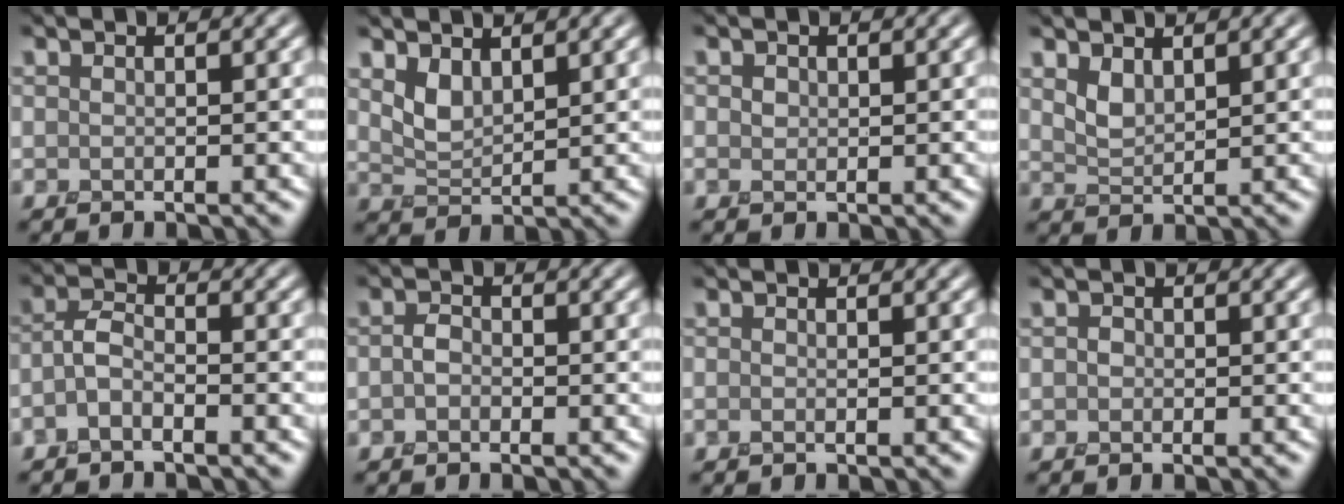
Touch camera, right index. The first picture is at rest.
{"total": 2.1, "force": [1.3, 1.0, 1.3], "torque": [-0.034, -0.010, 0.032]}
{"total": 0.6, "force": [0.2, 0.6, 0.1], "torque": [0.000, -0.003, 0.007]}
{"total": 1.7, "force": [1.1, 0.8, 1.0], "torque": [-0.025, -0.007, 0.028]}
{"total": 2.1, "force": [-1.5, 0.8, 1.1], "torque": [-0.023, 0.004, -0.036]}
{"total": 1.3, "force": [-0.7, 0.9, 0.6], "torque": [-0.014, -0.003, -0.019]}
{"total": 0.0}
{"total": 0.7, "force": [-0.3, 0.6, 0.2], "torque": [-0.002, -0.002, -0.011]}